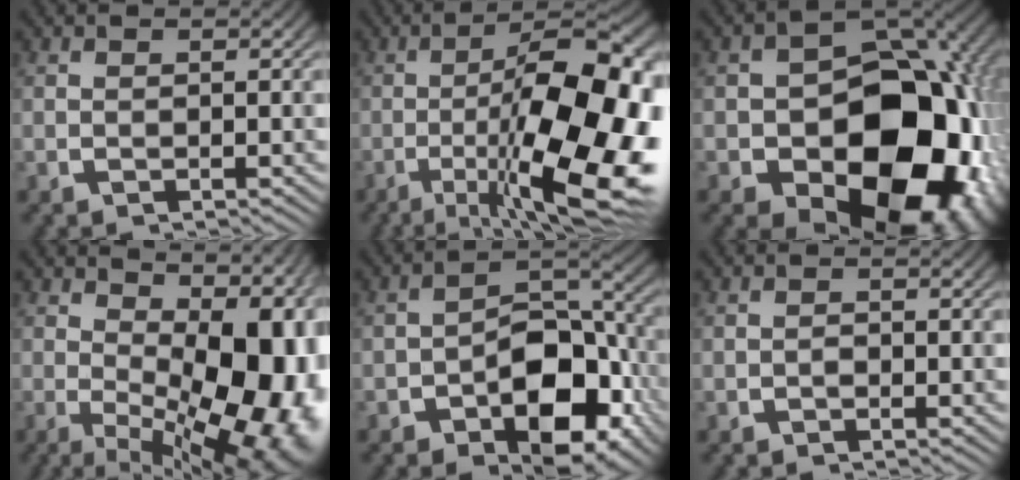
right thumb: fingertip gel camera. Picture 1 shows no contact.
{"total": 18.2, "force": [-3.9, 8.7, 15.5], "torque": [-0.247, -0.052, -0.033]}
{"total": 22.2, "force": [-4.6, 14.3, 16.4], "torque": [-0.272, -0.079, -0.035]}
{"total": 17.7, "force": [-2.9, 10.0, 14.3], "torque": [-0.221, -0.056, -0.012]}
{"total": 9.8, "force": [-3.3, 5.8, 7.2], "torque": [-0.129, -0.031, -0.041]}
{"total": 0.9, "force": [-0.9, 0.3, 0.1], "torque": [-0.008, -0.002, -0.016]}